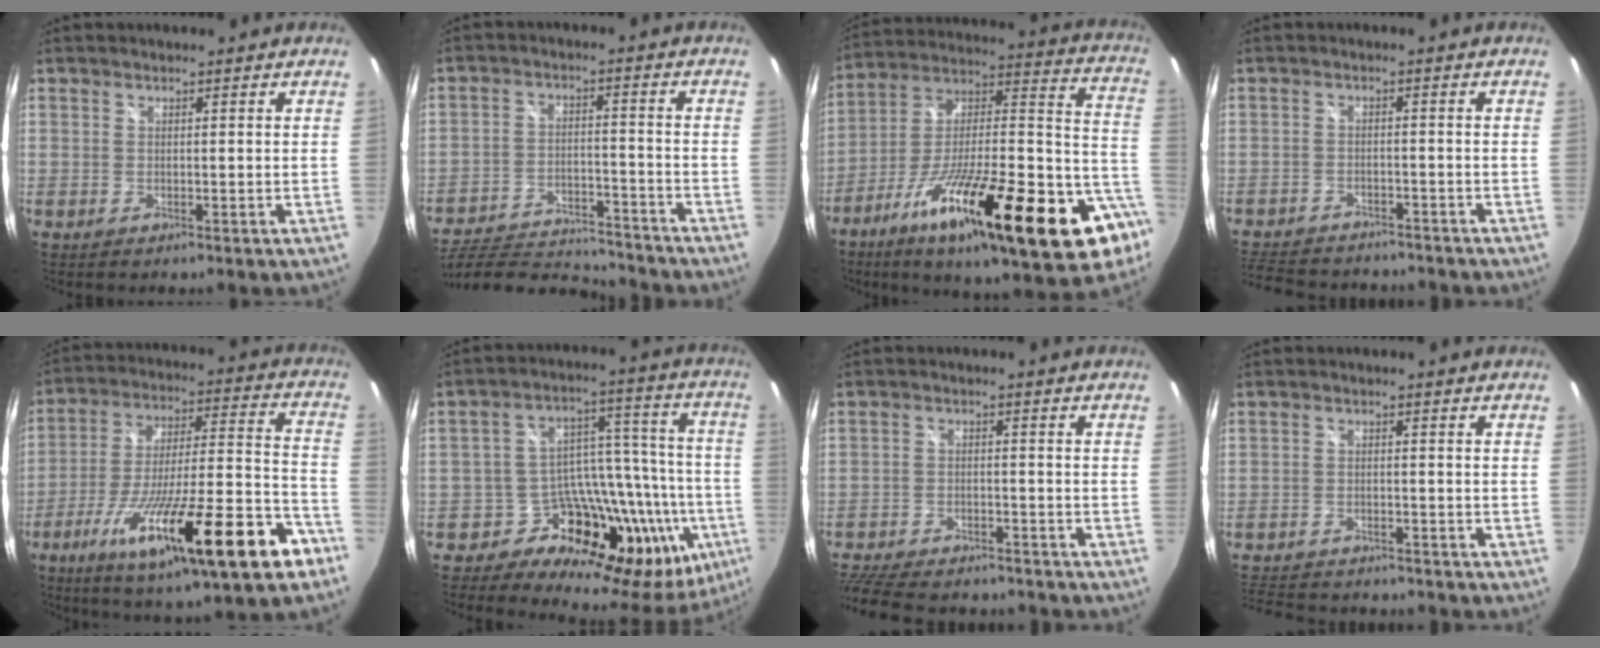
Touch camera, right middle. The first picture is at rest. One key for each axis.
{"total": 16.6, "fx": -15.1, "fy": 3.8, "fz": 5.7, "tx": -0.126, "ty": -0.012, "tz": -0.232}
{"total": 32.1, "fx": -13.1, "fy": 7.5, "fz": 28.3, "tx": -0.418, "ty": -0.026, "tz": -0.215}
{"total": 13.2, "fx": -11.3, "fy": 4.7, "fz": 4.8, "tx": -0.122, "ty": -0.004, "tz": -0.170}
{"total": 28.3, "fx": -15.4, "fy": 5.4, "fz": 23.1, "tx": -0.375, "ty": -0.048, "tz": -0.244}
{"total": 19.9, "fx": -9.9, "fy": 12.1, "fz": 12.3, "tx": -0.159, "ty": 0.027, "tz": -0.154}
{"total": 17.0, "fx": -14.2, "fy": 5.8, "fz": 7.4, "tx": -0.174, "ty": -0.016, "tz": -0.215}
{"total": 11.0, "fx": -9.8, "fy": 3.2, "fz": 3.8, "tx": -0.099, "ty": -0.008, "tz": -0.154}